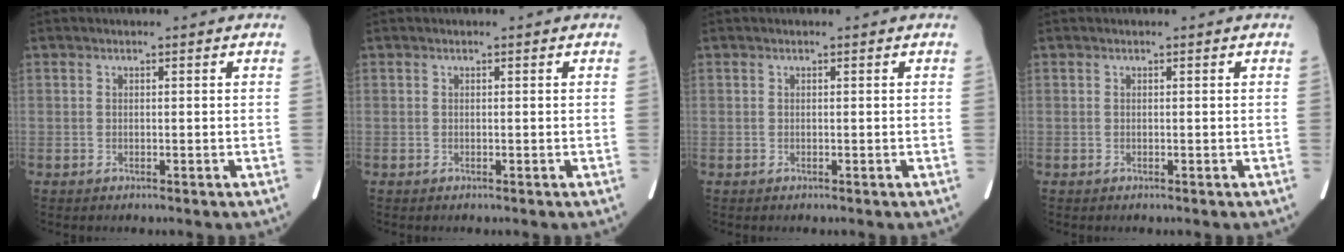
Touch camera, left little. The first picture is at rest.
{"total": 0.0}
{"total": 0.0}
{"total": 0.0}